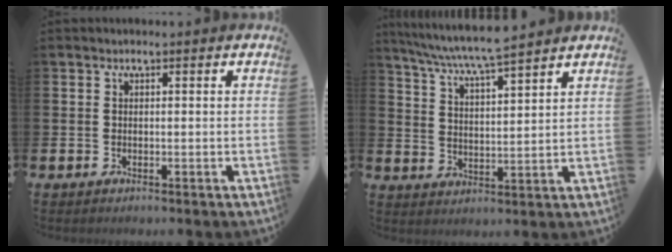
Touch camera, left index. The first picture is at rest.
{"total": 6.8, "force": [6.5, -0.2, 2.0], "torque": [-0.067, -0.036, 0.114]}